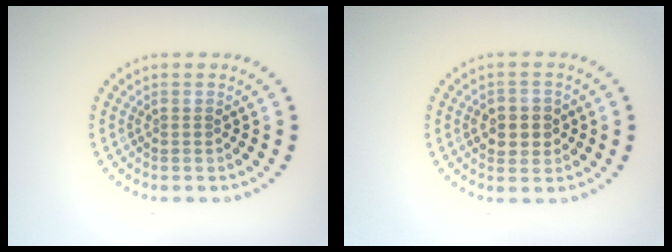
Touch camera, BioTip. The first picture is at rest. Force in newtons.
{"total": 2.9, "press": 2.9, "slide": 0.6}